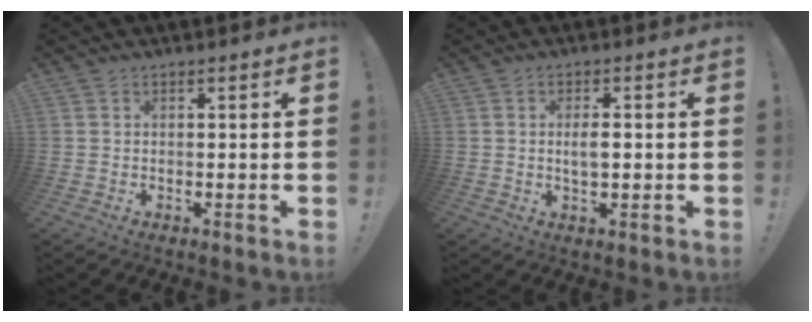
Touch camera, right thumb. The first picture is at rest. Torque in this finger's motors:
{"motor_torque": [0.06, -0.05, 0.11, 0.22, 0.03]}